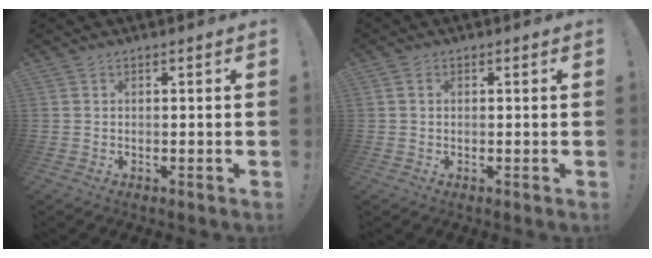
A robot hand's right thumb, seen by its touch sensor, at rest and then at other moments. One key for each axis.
{"total": 1.1, "fx": 0.3, "fy": 1.0, "fz": 0.4, "tx": -0.002, "ty": 0.002, "tz": 0.004}